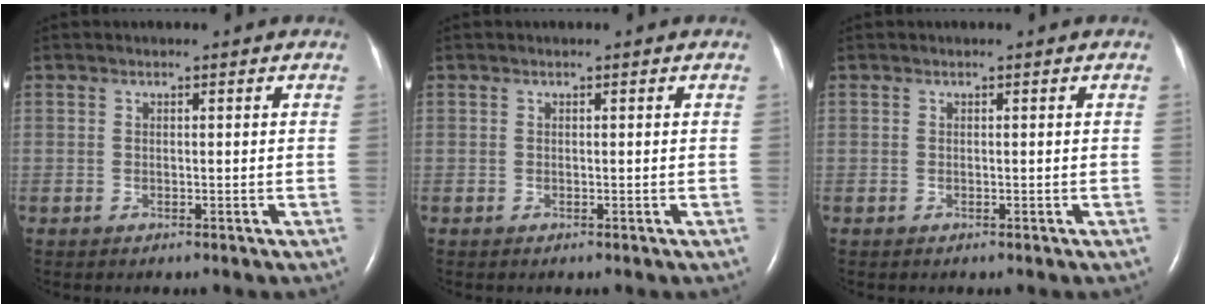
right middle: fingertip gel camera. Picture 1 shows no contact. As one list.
[{"total": 0.0}, {"total": 0.0}]